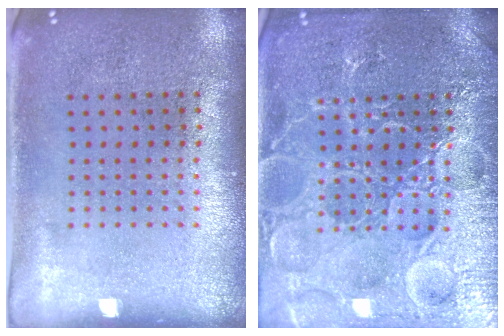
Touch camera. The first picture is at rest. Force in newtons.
{"total": 7.4, "press": 7.4, "slide": 0.9}